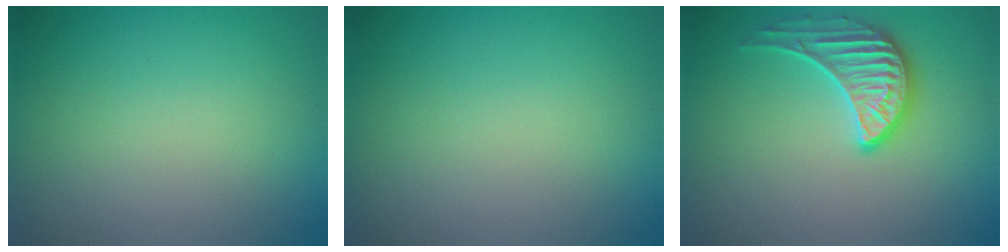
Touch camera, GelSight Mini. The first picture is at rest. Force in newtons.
{"total": 0.0}
{"total": 3.3, "press": 3.1, "slide": 1.2}